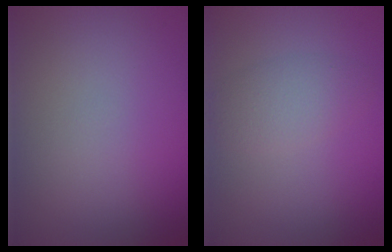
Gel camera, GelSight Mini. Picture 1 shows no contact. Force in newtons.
{"total": 2.7, "press": 2.7, "slide": 0.1}